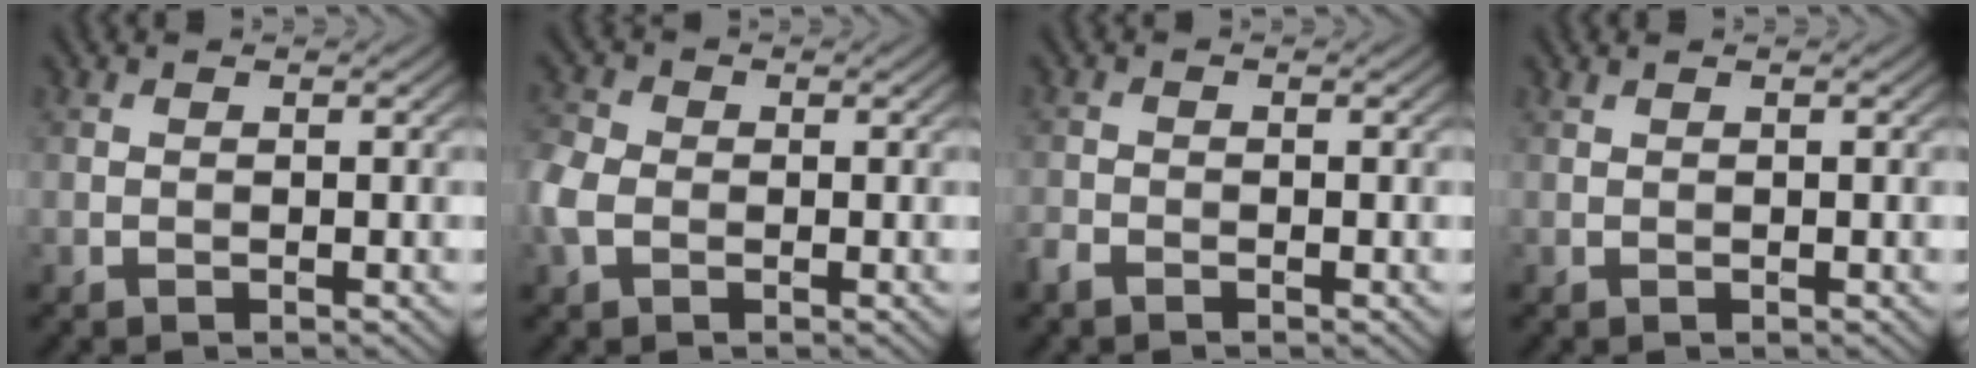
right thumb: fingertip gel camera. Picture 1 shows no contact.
{"total": 4.5, "force": [-1.1, 3.4, 2.7], "torque": [-0.082, 0.002, -0.033]}
{"total": 1.5, "force": [-1.3, 0.5, 0.6], "torque": [-0.018, -0.003, -0.033]}
{"total": 0.0}